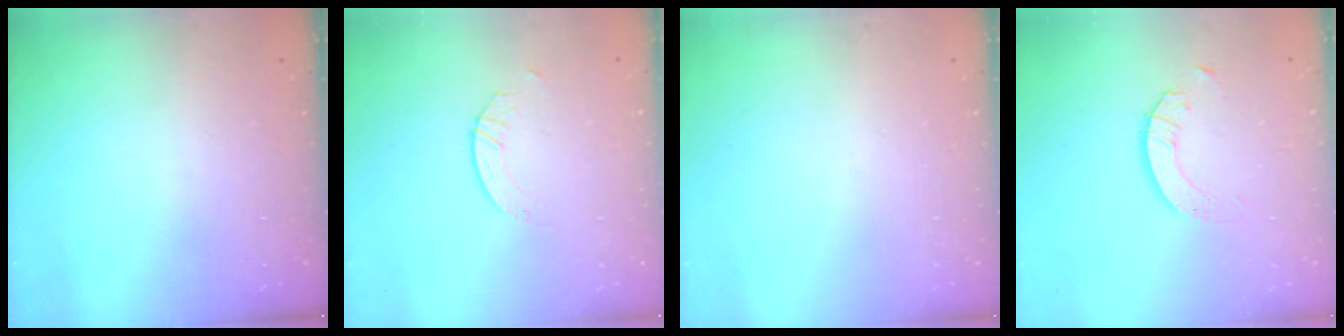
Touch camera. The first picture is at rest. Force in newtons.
{"total": 2.6, "press": 2.6, "slide": 0.2}
{"total": 0.0}
{"total": 2.7, "press": 2.7, "slide": 0.2}